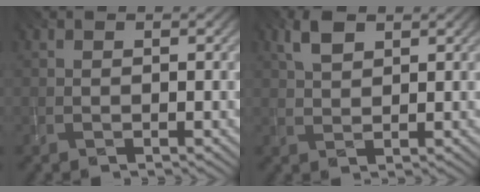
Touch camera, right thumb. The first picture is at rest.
{"total": 2.0, "force": [1.2, 0.6, 1.6], "torque": [-0.037, 0.002, 0.029]}